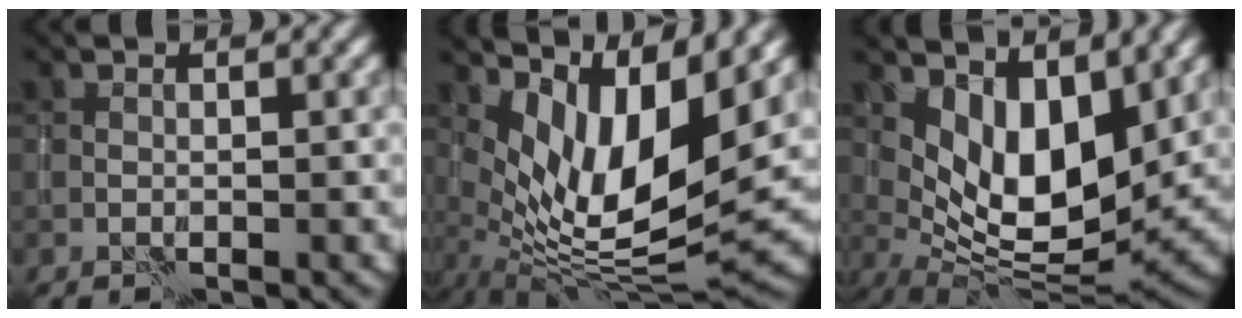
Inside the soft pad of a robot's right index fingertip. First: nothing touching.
{"total": 9.6, "force": [3.4, 3.4, 8.3], "torque": [-0.155, -0.013, 0.071]}
{"total": 7.9, "force": [3.3, 3.5, 6.3], "torque": [-0.110, -0.018, 0.065]}